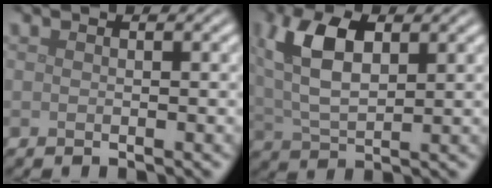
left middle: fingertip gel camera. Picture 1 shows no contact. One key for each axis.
{"total": 7.1, "fx": 2.5, "fy": 3.6, "fz": 5.6, "tx": -0.119, "ty": 0.010, "tz": 0.045}